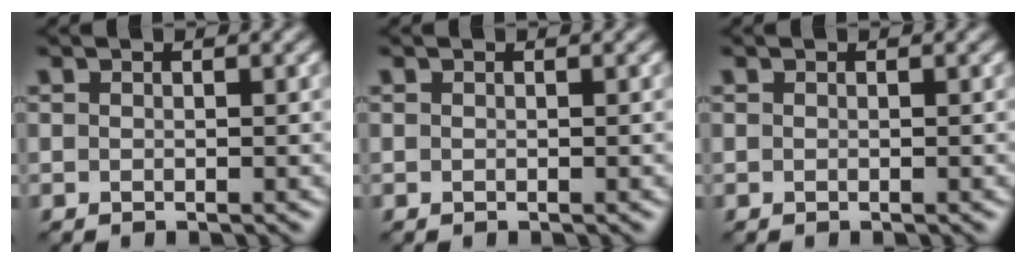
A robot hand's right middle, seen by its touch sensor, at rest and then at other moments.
{"total": 0.0}
{"total": 0.0}